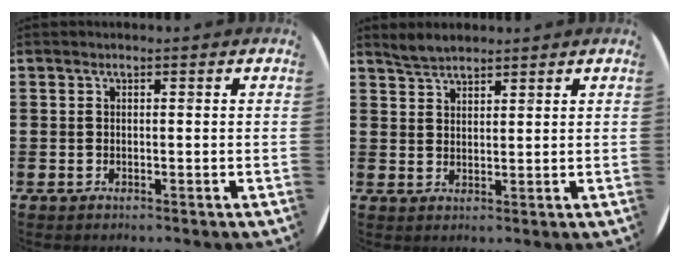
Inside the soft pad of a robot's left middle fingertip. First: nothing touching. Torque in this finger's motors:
{"motor_torque": [0.17, -0.12, 0.04, 0.01]}